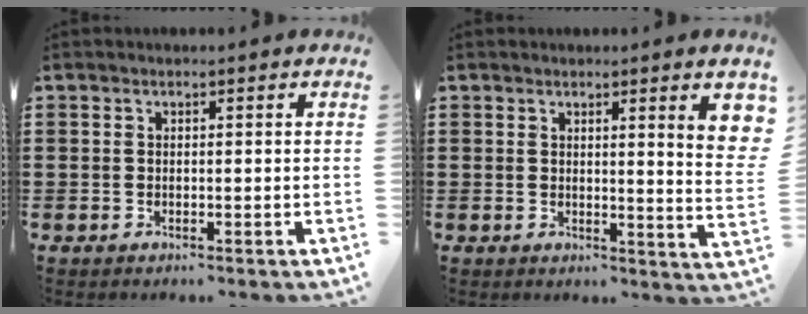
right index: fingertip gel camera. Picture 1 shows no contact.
{"total": 5.2, "force": [2.1, 0.4, 4.8], "torque": [-0.069, -0.012, 0.030]}